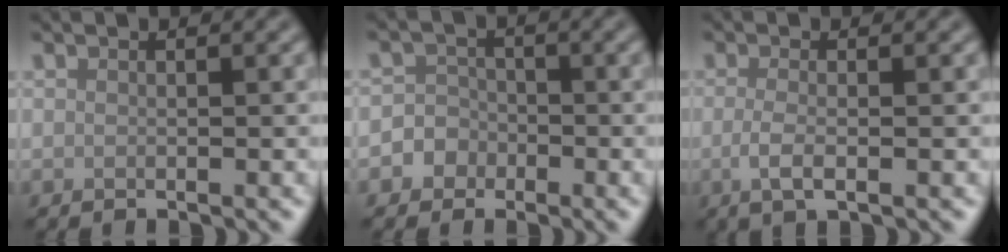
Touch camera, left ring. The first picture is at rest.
{"total": 3.4, "force": [-1.6, 3.0, 0.4], "torque": [0.026, 0.005, -0.040]}
{"total": 2.4, "force": [-0.5, 0.8, 2.2], "torque": [-0.043, -0.006, -0.011]}